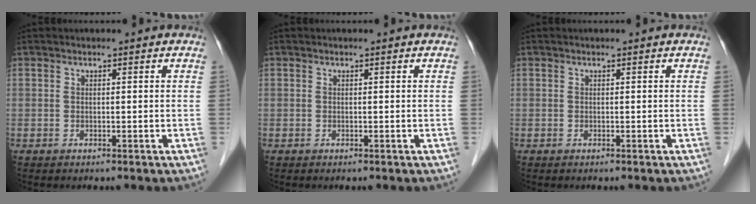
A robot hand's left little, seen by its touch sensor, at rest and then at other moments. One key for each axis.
{"total": 0.0}
{"total": 0.0}